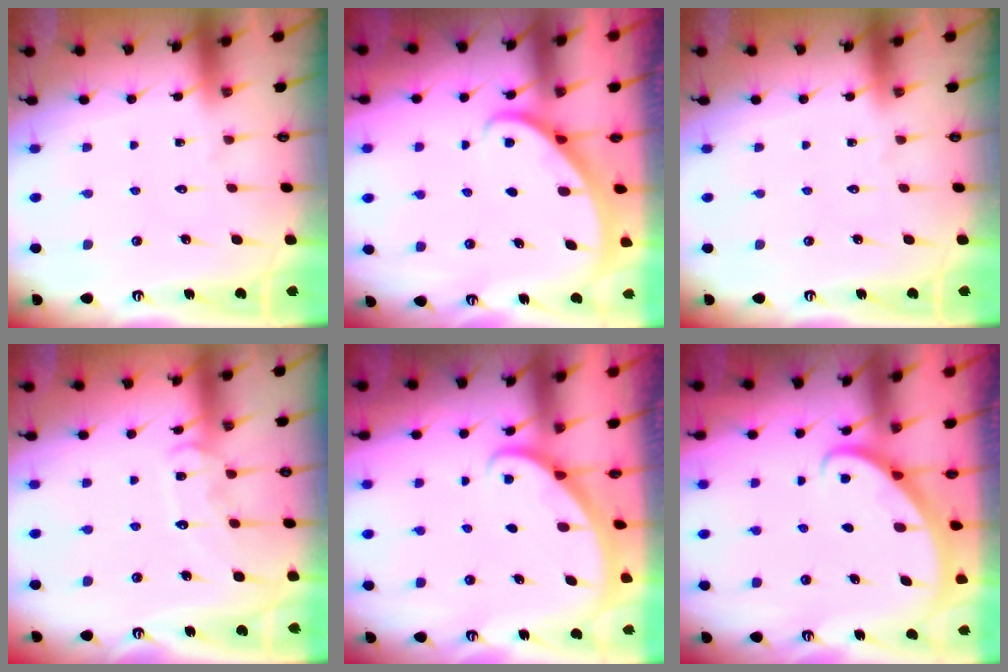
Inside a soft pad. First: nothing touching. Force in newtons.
{"total": 1.8, "press": 1.8, "slide": 0.1}
{"total": 0.0}
{"total": 10.4, "press": 10.4, "slide": 0.6}
{"total": 1.8, "press": 1.8, "slide": 0.1}
{"total": 2.7, "press": 2.7, "slide": 0.2}